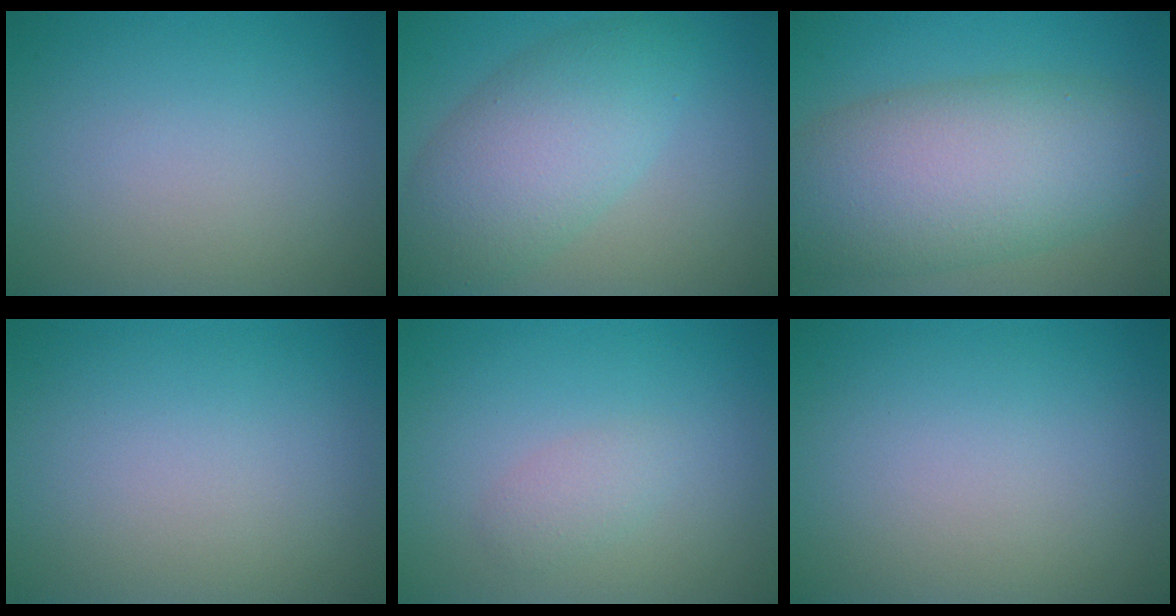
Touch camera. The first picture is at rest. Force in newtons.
{"total": 6.8, "press": 6.8, "slide": 0.5}
{"total": 10.1, "press": 10.1, "slide": 0.3}
{"total": 0.0}
{"total": 1.4, "press": 1.4, "slide": 0.1}
{"total": 0.0}